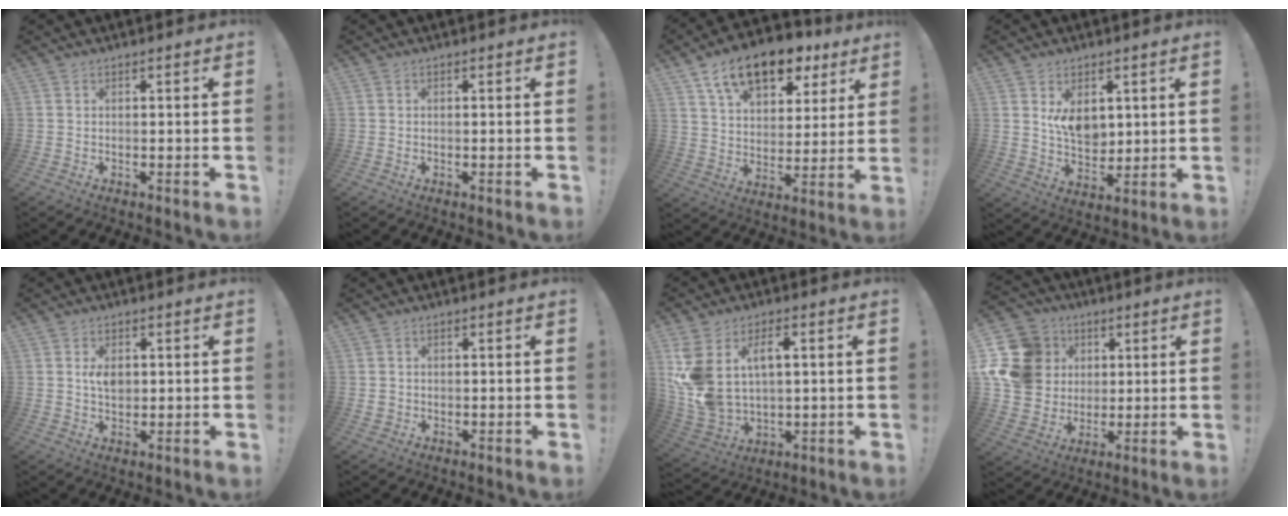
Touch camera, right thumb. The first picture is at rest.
{"total": 0.0}
{"total": 16.9, "force": [10.7, 9.1, 9.3], "torque": [-0.151, -0.061, 0.192]}
{"total": 8.7, "force": [3.5, 6.1, 5.1], "torque": [-0.069, -0.018, 0.071]}
{"total": 4.4, "force": [0.8, 2.9, 3.2], "torque": [-0.041, -0.002, 0.012]}
{"total": 1.5, "force": [0.4, 1.4, 0.3], "torque": [0.002, -0.002, 0.007]}
{"total": 13.2, "force": [4.3, 8.2, 9.3], "torque": [-0.191, -0.017, 0.083]}
{"total": 18.1, "force": [3.9, 15.8, 8.0], "torque": [-0.139, -0.009, 0.095]}